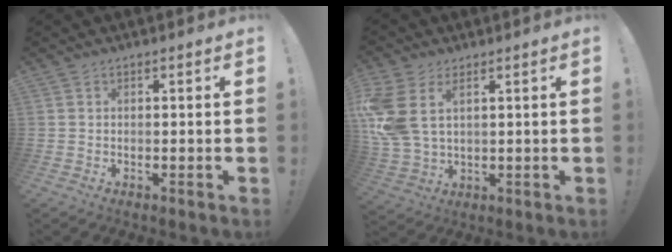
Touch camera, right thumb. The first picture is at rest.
{"total": 11.6, "force": [4.4, 7.1, 8.0], "torque": [-0.179, -0.016, 0.087]}